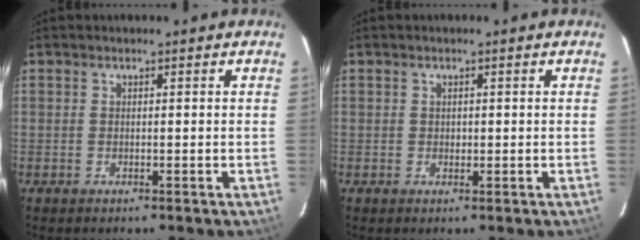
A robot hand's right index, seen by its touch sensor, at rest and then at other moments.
{"total": 0.8, "force": [0.1, 0.7, 0.1], "torque": [0.001, 0.001, 0.002]}